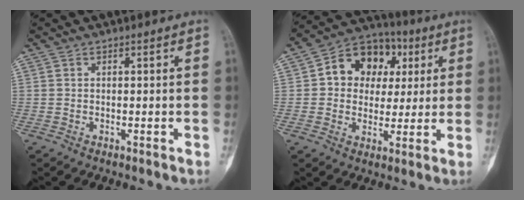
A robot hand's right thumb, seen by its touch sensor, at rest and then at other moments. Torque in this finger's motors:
{"motor_torque": [1.26, 1.32, 0.67, 0.18, 0.06]}